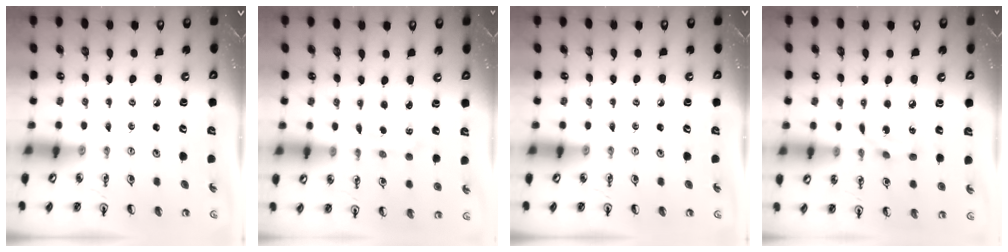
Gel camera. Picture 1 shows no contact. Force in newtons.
{"total": 2.2, "press": 2.1, "slide": 0.5}
{"total": 0.0}
{"total": 7.4, "press": 7.4, "slide": 0.3}